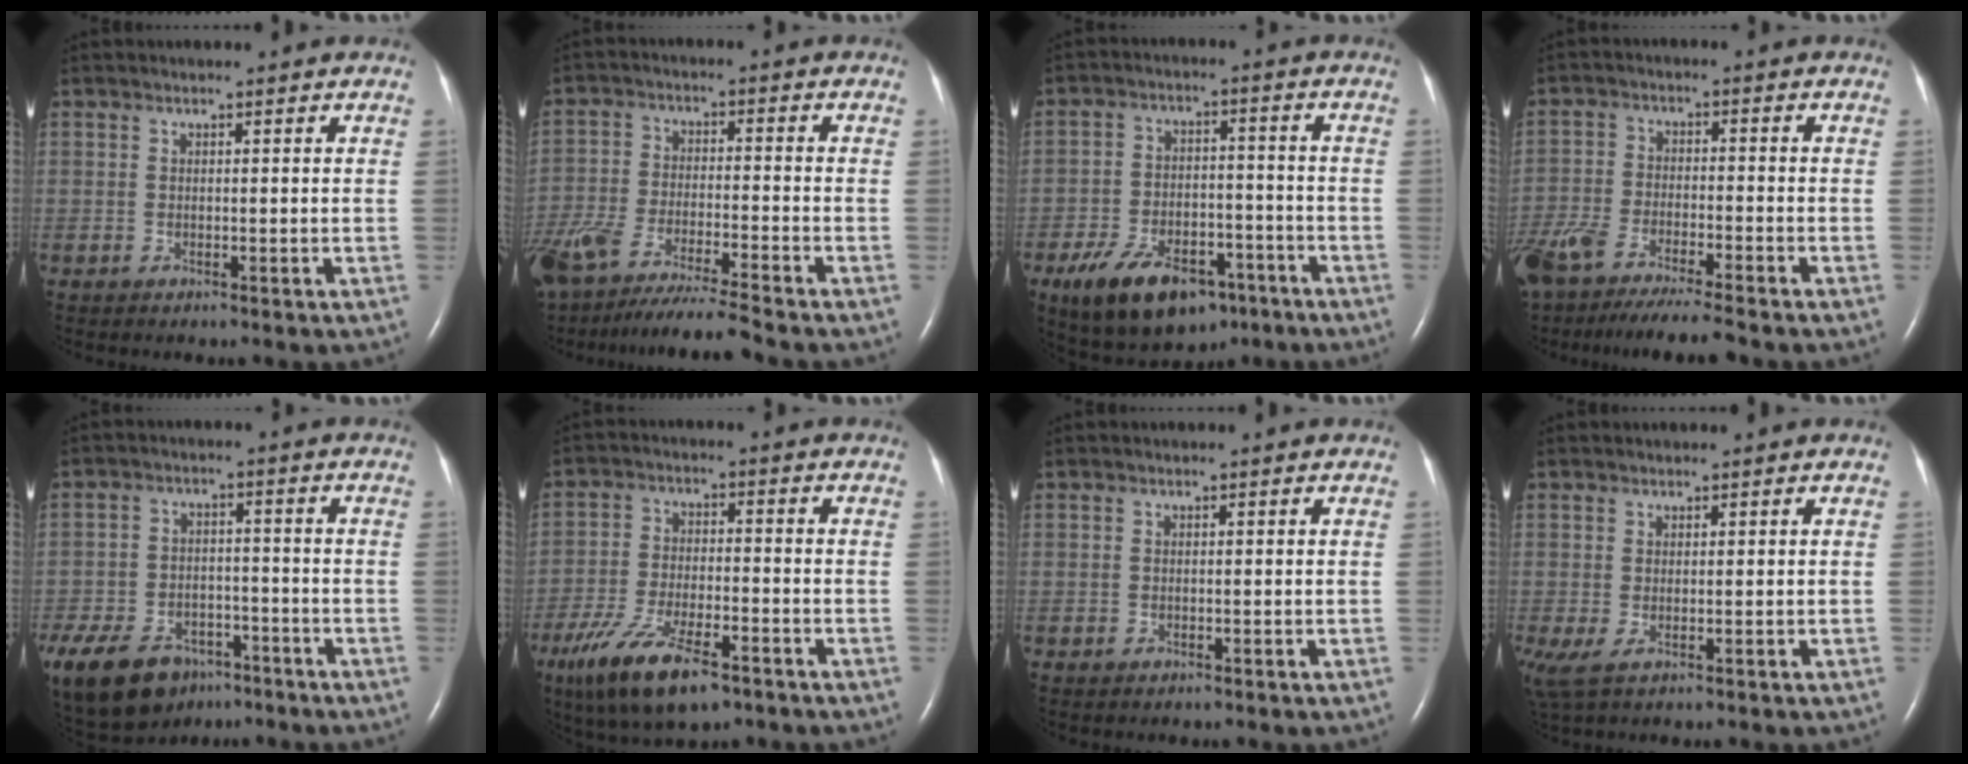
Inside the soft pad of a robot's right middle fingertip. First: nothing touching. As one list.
[{"total": 14.4, "force": [-12.5, 0.0, 7.2], "torque": [-0.144, -0.032, -0.221]}, {"total": 13.6, "force": [-8.3, 6.9, 8.4], "torque": [-0.144, -0.001, -0.129]}, {"total": 14.7, "force": [-12.3, 1.6, 7.9], "torque": [-0.164, -0.031, -0.208]}, {"total": 25.3, "force": [-15.3, 16.1, 12.1], "torque": [-0.357, -0.035, -0.234]}, {"total": 12.7, "force": [-8.0, 3.8, 9.1], "torque": [-0.177, -0.021, -0.138]}, {"total": 0.0}, {"total": 2.8, "force": [-0.6, 1.0, 2.5], "torque": [-0.065, -0.009, -0.003]}]